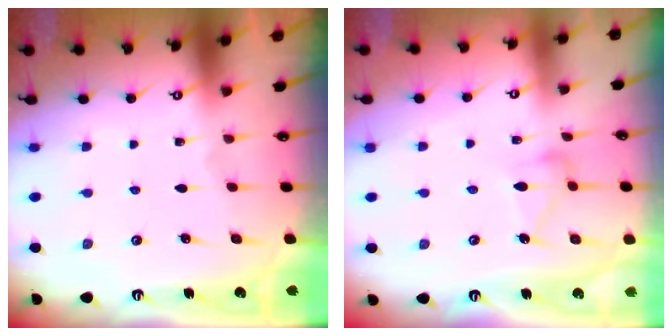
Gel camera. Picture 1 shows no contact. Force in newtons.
{"total": 9.5, "press": 9.5, "slide": 0.4}